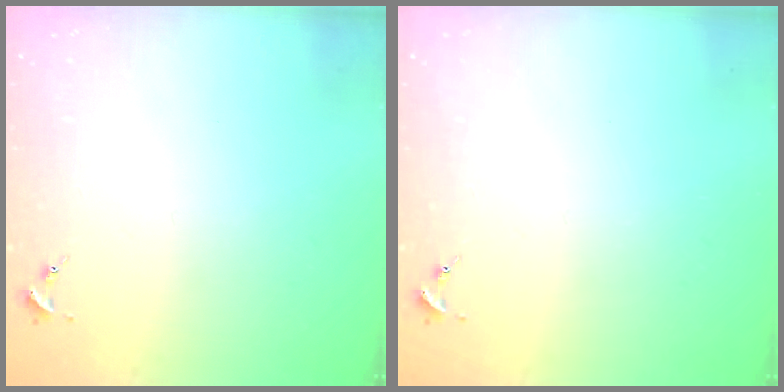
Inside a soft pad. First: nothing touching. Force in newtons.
{"total": 0.0}